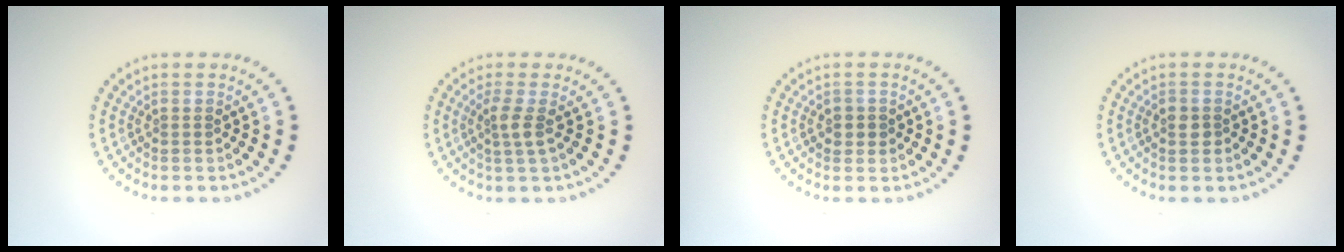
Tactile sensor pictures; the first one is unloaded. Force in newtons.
{"total": 1.8, "press": 1.4, "slide": 1.1}
{"total": 1.5, "press": 1.4, "slide": 0.5}
{"total": 1.3, "press": 1.3, "slide": 0.3}